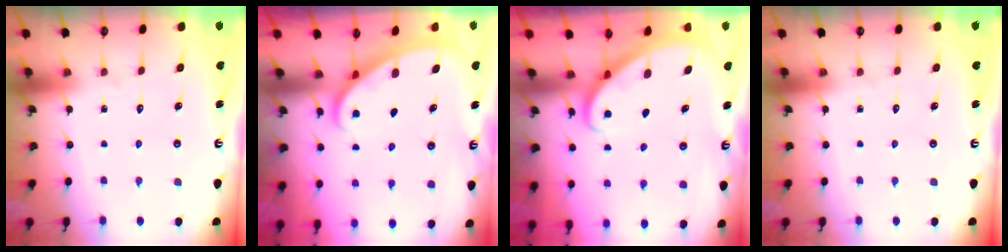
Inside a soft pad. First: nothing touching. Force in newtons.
{"total": 1.9, "press": 1.9, "slide": 0.1}
{"total": 2.7, "press": 2.7, "slide": 0.2}
{"total": 0.0}